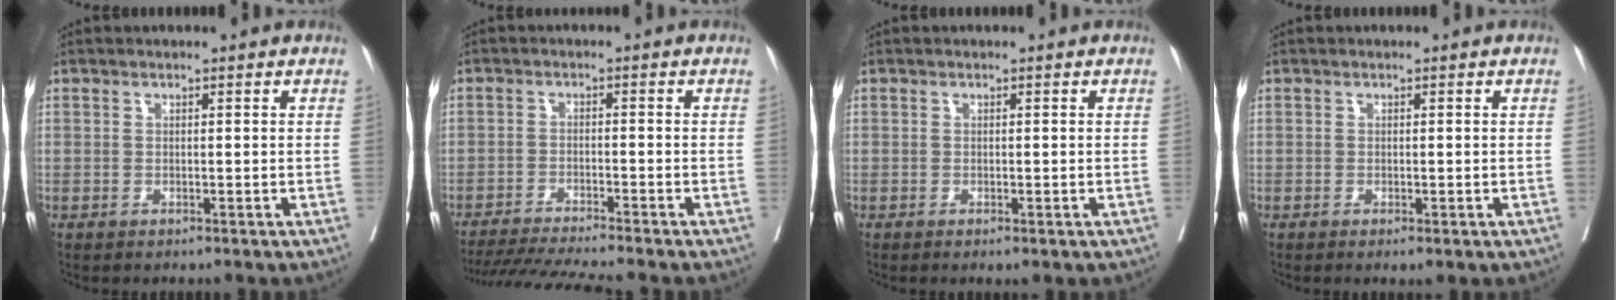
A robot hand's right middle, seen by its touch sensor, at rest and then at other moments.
{"total": 10.1, "force": [-9.2, -1.2, 4.0], "torque": [-0.052, -0.017, -0.151]}
{"total": 1.1, "force": [-0.7, 0.4, 0.8], "torque": [-0.010, -0.003, -0.006]}
{"total": 1.4, "force": [-0.8, 0.4, 1.1], "torque": [-0.014, -0.004, -0.007]}